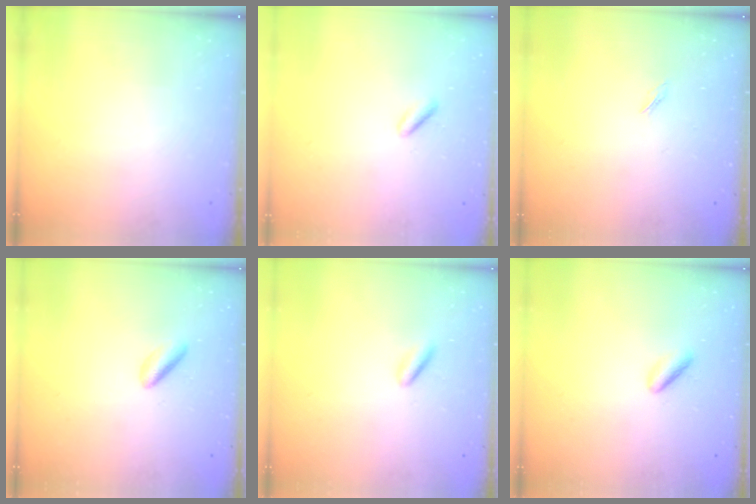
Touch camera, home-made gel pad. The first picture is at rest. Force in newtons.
{"total": 0.6, "press": 0.2, "slide": 0.6}
{"total": 1.2, "press": 1.1, "slide": 0.4}
{"total": 2.6, "press": 2.4, "slide": 0.9}
{"total": 2.5, "press": 2.3, "slide": 1.0}
{"total": 2.5, "press": 2.3, "slide": 0.8}